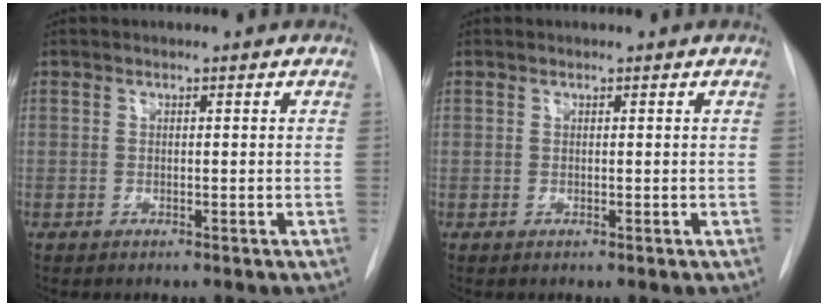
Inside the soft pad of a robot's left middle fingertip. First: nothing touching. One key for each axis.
{"total": 0.7, "fx": -0.2, "fy": -0.5, "fz": -0.5, "tx": 0.017, "ty": -0.005, "tz": -0.004}